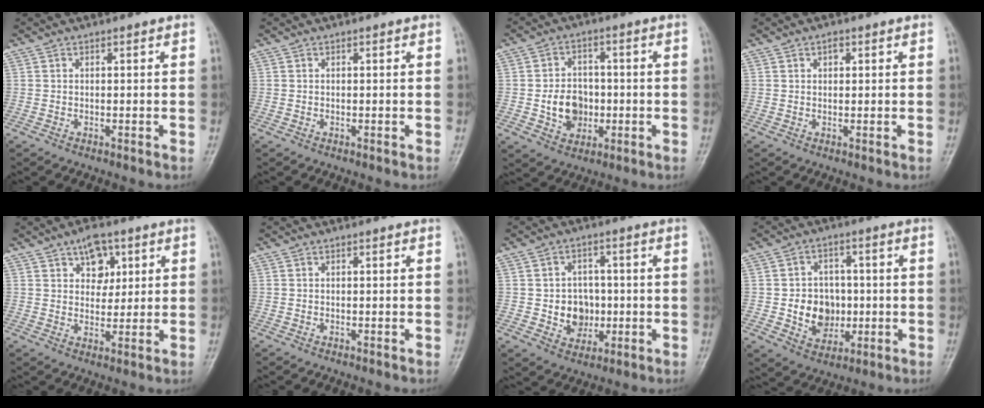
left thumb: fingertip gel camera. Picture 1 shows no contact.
{"total": 0.0}
{"total": 8.4, "force": [-1.2, 6.8, 4.7], "torque": [-0.047, 0.012, -0.017]}
{"total": 1.7, "force": [0.7, 1.1, 1.0], "torque": [-0.009, 0.000, 0.010]}
{"total": 6.4, "force": [2.9, 4.1, 3.9], "torque": [-0.028, -0.012, 0.041]}
{"total": 0.0}
{"total": 7.3, "force": [-0.7, 6.3, 3.7], "torque": [-0.017, 0.009, -0.006]}
{"total": 9.5, "force": [-0.8, 7.9, 5.2], "torque": [-0.042, 0.006, -0.007]}